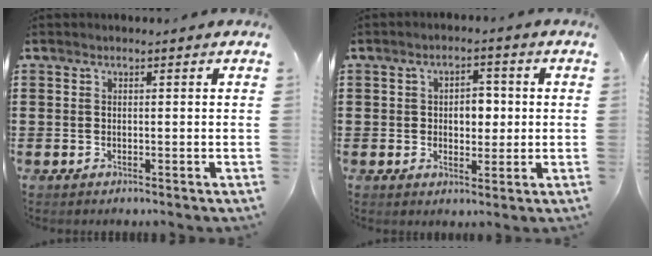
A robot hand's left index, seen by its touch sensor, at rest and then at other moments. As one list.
[{"total": 4.4, "force": [0.1, 2.8, 3.4], "torque": [-0.056, 0.006, -0.008]}]